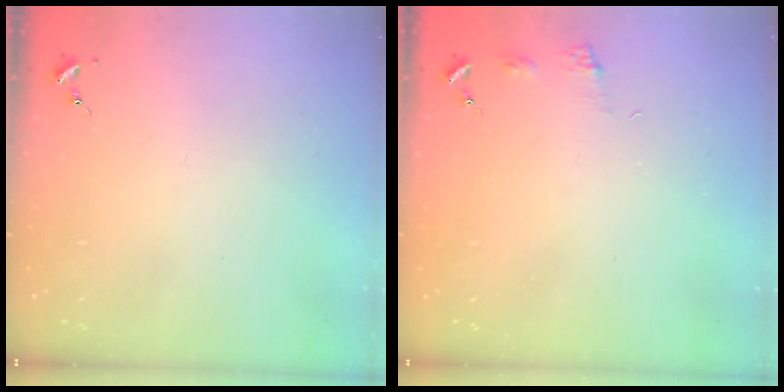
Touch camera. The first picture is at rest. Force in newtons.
{"total": 5.1, "press": 5.0, "slide": 0.7}